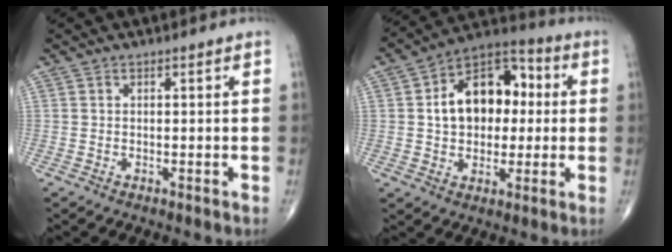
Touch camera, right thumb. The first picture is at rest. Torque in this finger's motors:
{"motor_torque": [1.54, 1.51, 1.17, 0.10, 0.11]}